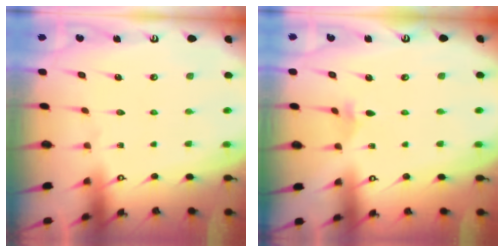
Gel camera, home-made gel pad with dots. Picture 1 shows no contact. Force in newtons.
{"total": 1.9, "press": 1.9, "slide": 0.3}